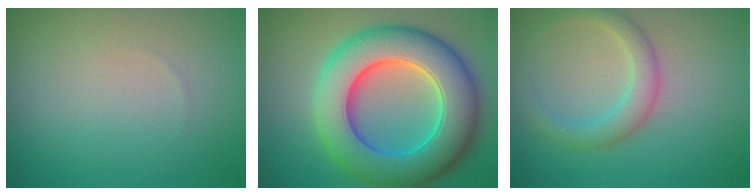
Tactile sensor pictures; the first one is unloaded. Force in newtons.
{"total": 11.8, "press": 11.8, "slide": 0.4}
{"total": 2.8, "press": 2.8, "slide": 0.2}